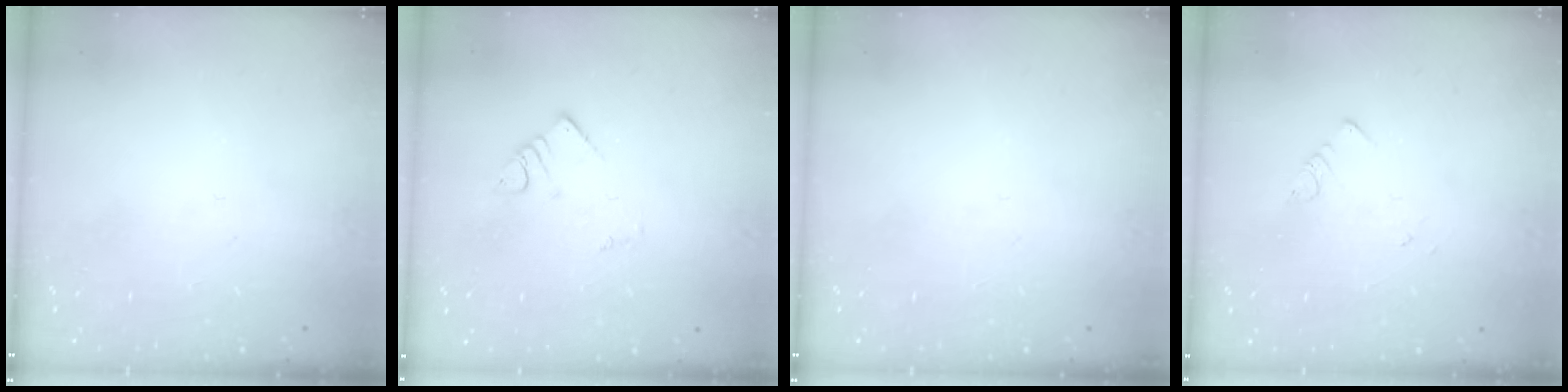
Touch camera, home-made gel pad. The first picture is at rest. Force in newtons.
{"total": 2.7, "press": 2.7, "slide": 0.4}
{"total": 0.0}
{"total": 1.9, "press": 1.9, "slide": 0.2}